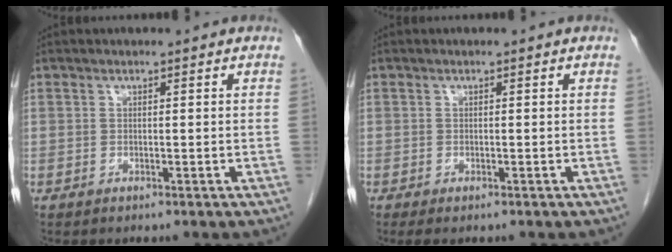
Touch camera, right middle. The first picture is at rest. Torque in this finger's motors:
{"motor_torque": [0.13, -0.12, 0.02, 0.02]}